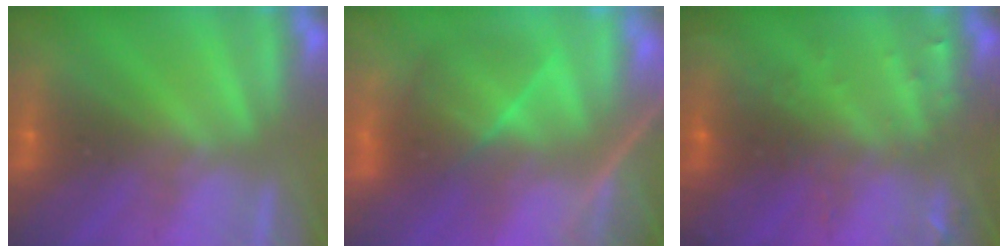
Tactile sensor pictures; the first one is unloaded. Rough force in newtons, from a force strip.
{"total": 8.3}
{"total": 2.9}